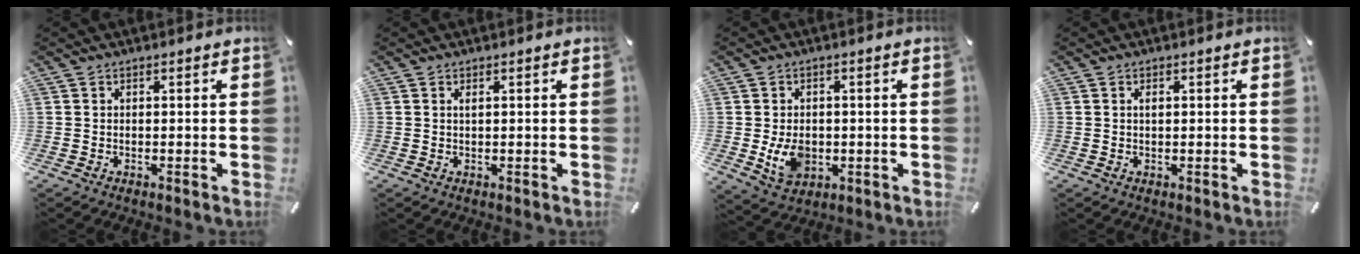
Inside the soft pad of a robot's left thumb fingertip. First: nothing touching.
{"total": 0.9, "force": [0.3, 0.2, 0.8], "torque": [-0.016, 0.000, 0.005]}
{"total": 7.4, "force": [-1.0, 5.7, 4.7], "torque": [-0.083, -0.005, -0.018]}
{"total": 1.0, "force": [0.3, 0.4, 0.9], "torque": [-0.018, 0.001, 0.004]}